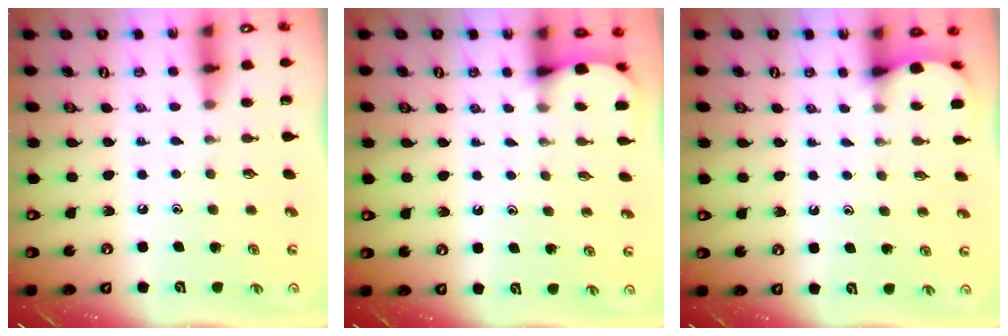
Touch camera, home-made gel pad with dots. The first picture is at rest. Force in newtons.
{"total": 2.7, "press": 2.7, "slide": 0.3}
{"total": 2.2, "press": 2.2, "slide": 0.2}